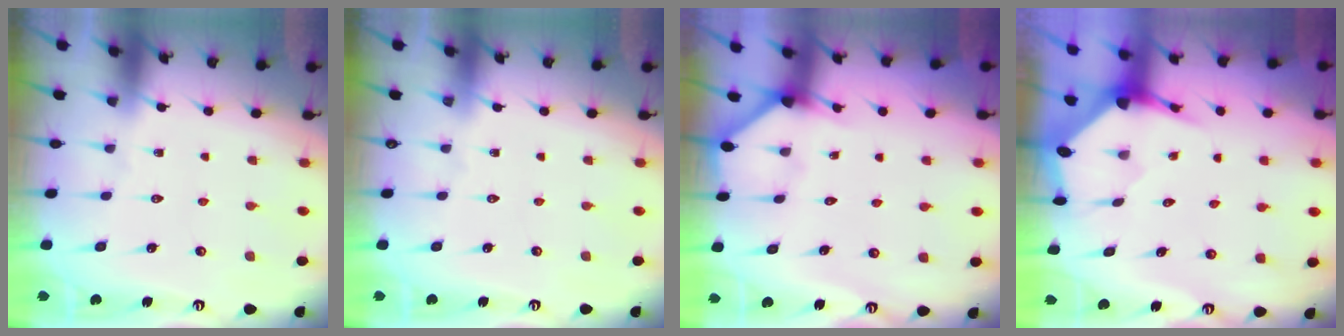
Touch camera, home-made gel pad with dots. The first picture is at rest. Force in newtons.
{"total": 0.0}
{"total": 1.8, "press": 1.8, "slide": 0.1}
{"total": 3.6, "press": 3.6, "slide": 0.5}